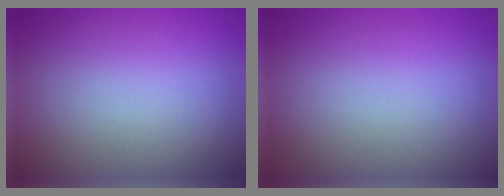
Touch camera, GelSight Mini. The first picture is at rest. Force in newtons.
{"total": 0.0}